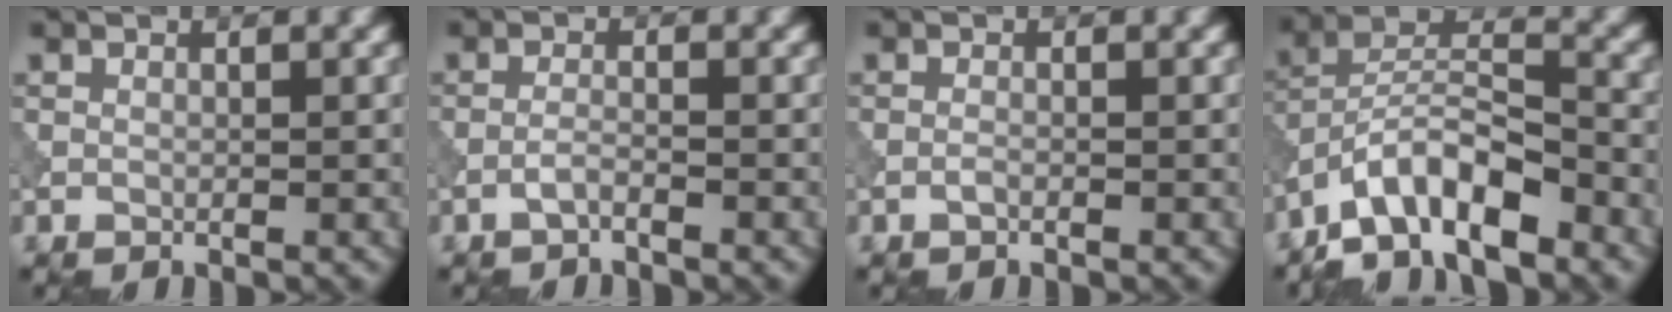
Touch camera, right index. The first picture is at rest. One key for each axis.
{"total": 1.2, "fx": -0.9, "fy": 0.1, "fz": 0.7, "tx": -0.014, "ty": 0.005, "tz": -0.022}
{"total": 0.6, "fx": -0.4, "fy": 0.1, "fz": 0.4, "tx": -0.011, "ty": 0.000, "tz": -0.011}
{"total": 8.3, "fx": -5.8, "fy": 2.9, "fz": 5.2, "tx": -0.081, "ty": 0.012, "tz": -0.118}